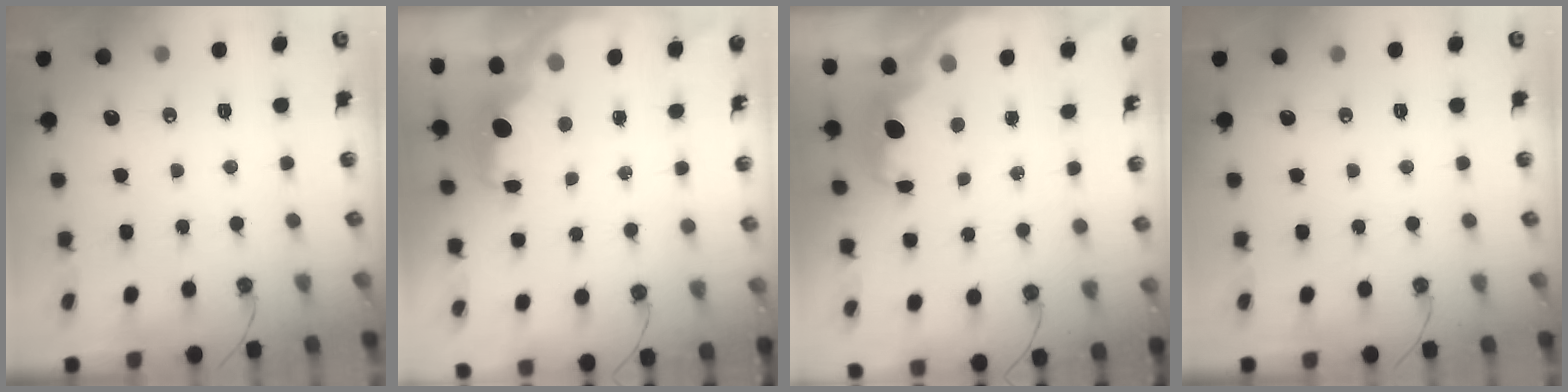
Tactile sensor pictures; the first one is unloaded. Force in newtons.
{"total": 2.8, "press": 2.6, "slide": 0.9}
{"total": 2.3, "press": 2.3, "slide": 0.4}
{"total": 0.0}